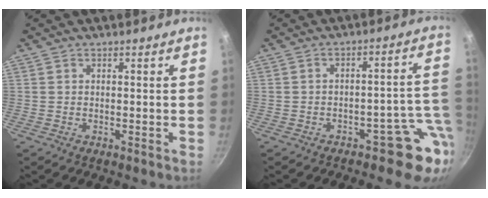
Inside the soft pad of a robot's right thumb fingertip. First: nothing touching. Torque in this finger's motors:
{"motor_torque": [-0.07, 0.05, 0.84, -0.97, 0.14]}